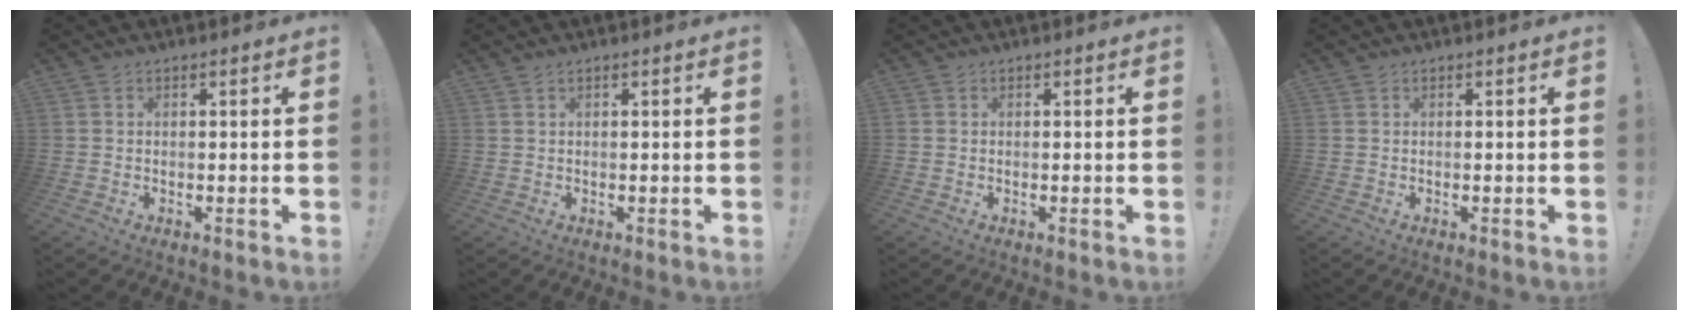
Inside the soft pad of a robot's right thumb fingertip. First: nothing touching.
{"total": 0.5, "force": [0.4, -0.2, 0.3], "torque": [-0.013, 0.002, 0.008]}
{"total": 0.0}
{"total": 0.0}